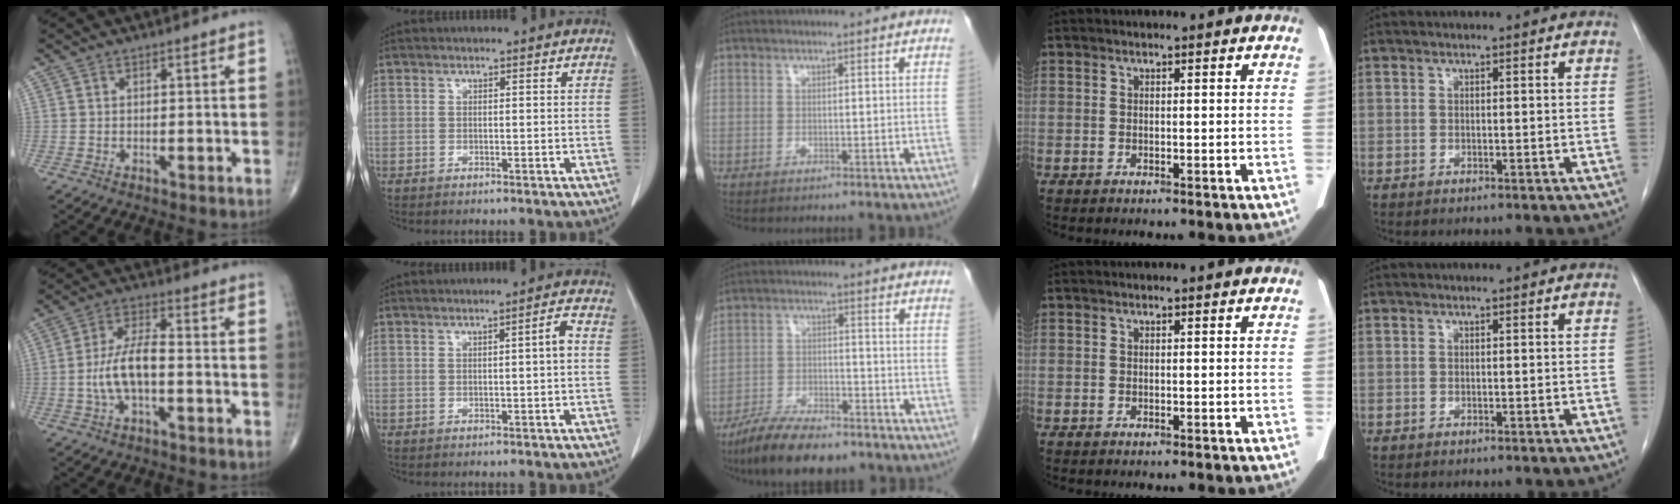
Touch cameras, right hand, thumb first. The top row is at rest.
{"thumb": {"total": 8.7, "force": [-1.7, 3.5, 7.8], "torque": [-0.160, 0.025, -0.035]}, "index": {"total": 2.1, "force": [0.0, -0.1, 2.0], "torque": [-0.031, 0.003, 0.001]}, "middle": {"total": 10.9, "force": [-8.7, 3.1, 5.8], "torque": [-0.099, -0.015, -0.148]}}